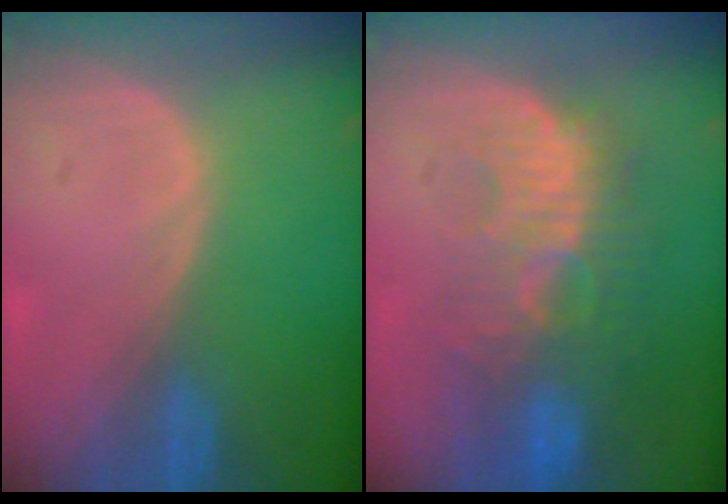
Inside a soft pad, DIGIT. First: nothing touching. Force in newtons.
{"total": 10.6, "press": 9.5, "slide": 4.7}